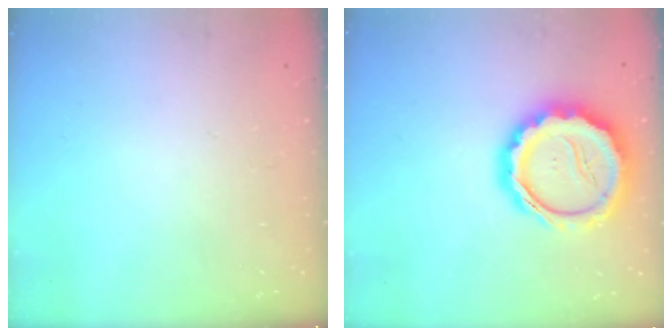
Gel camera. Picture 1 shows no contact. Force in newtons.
{"total": 19.7, "press": 19.4, "slide": 3.8}